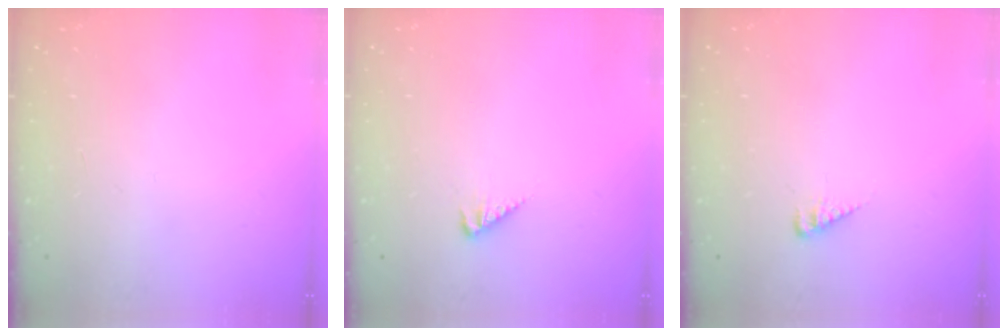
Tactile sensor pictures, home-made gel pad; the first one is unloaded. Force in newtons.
{"total": 4.2, "press": 4.1, "slide": 0.6}
{"total": 3.3, "press": 3.3, "slide": 0.5}